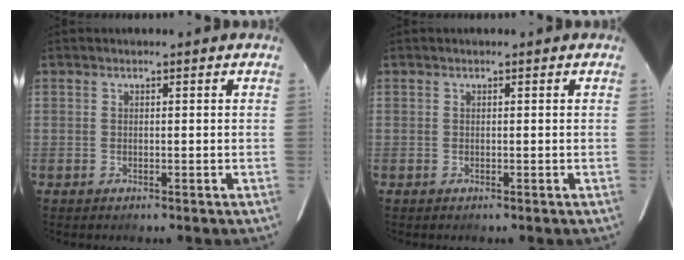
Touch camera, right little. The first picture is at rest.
{"total": 0.0}